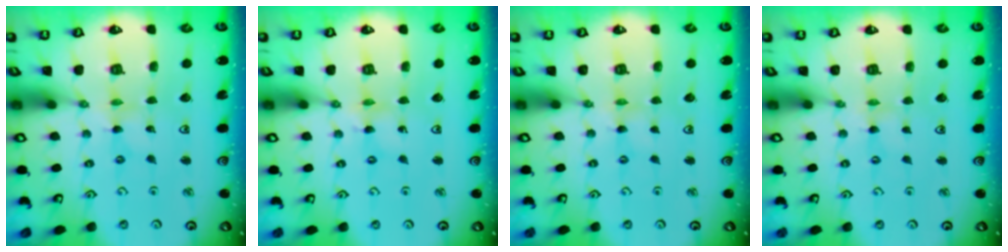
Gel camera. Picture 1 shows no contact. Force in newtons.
{"total": 0.9, "press": 0.9, "slide": 0.2}
{"total": 0.0}
{"total": 1.2, "press": 1.2, "slide": 0.3}